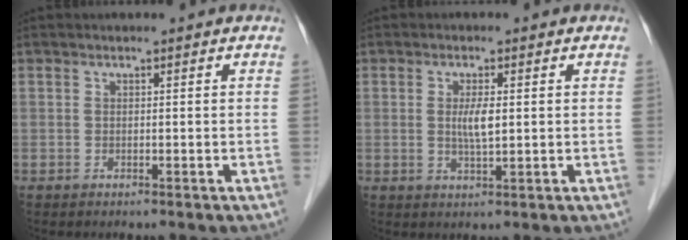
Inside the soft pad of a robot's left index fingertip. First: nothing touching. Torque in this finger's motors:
{"motor_torque": [0.29, 0.20, 0.15, 0.03]}